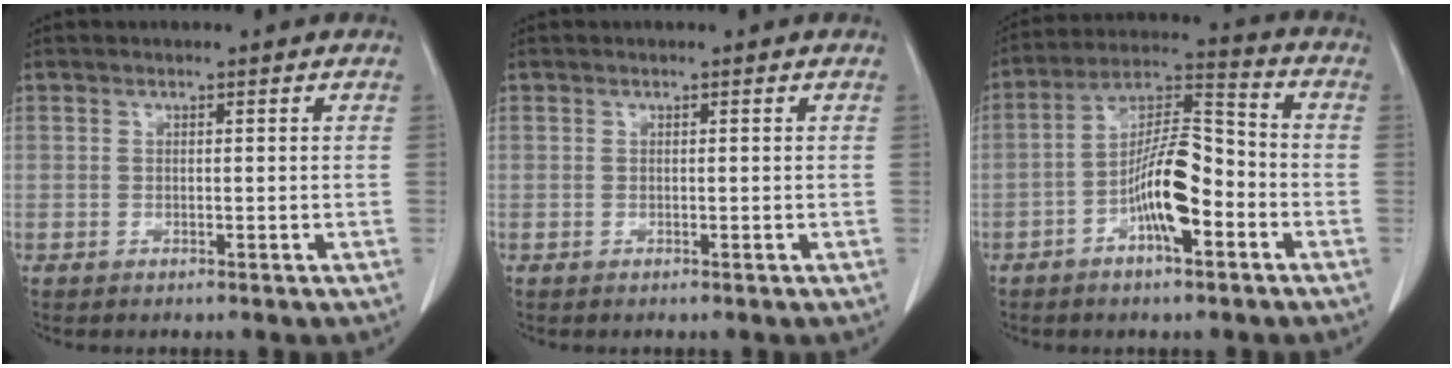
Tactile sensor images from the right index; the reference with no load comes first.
{"total": 0.0}
{"total": 11.3, "force": [-4.1, 2.9, 10.1], "torque": [-0.191, 0.017, -0.071]}